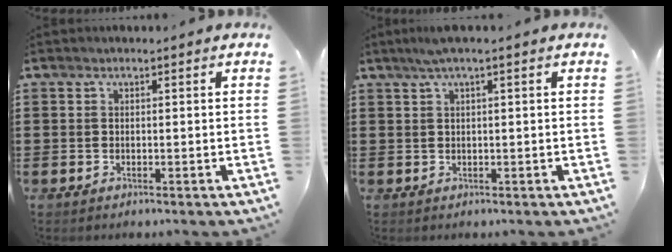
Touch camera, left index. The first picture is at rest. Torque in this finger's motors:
{"motor_torque": [0.96, -1.18, 0.54, 0.05]}